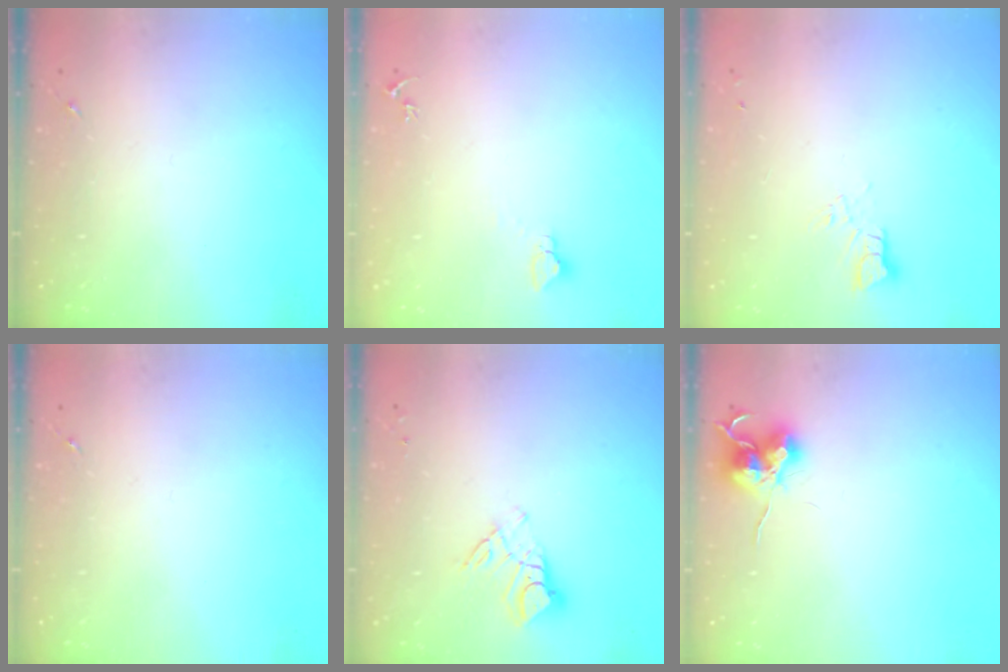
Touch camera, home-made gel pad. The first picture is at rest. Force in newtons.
{"total": 2.8, "press": 2.8, "slide": 0.2}
{"total": 3.4, "press": 3.4, "slide": 0.2}
{"total": 0.0}
{"total": 9.2, "press": 9.1, "slide": 0.8}
{"total": 10.9, "press": 10.8, "slide": 0.8}